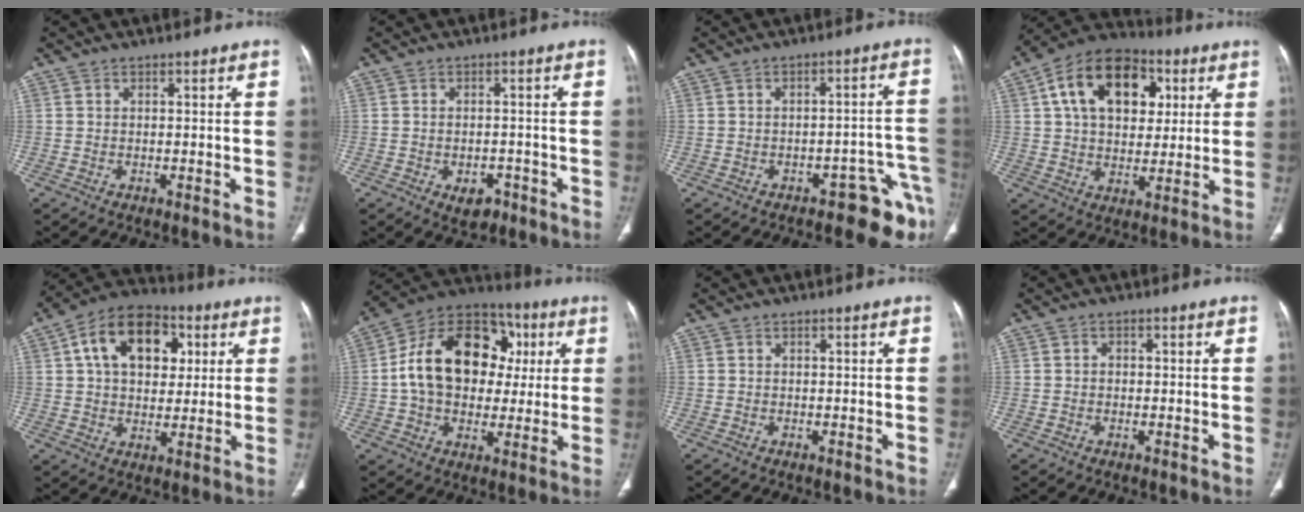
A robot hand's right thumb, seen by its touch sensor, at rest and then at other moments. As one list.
[{"total": 4.2, "force": [-2.2, 2.7, 2.4], "torque": [-0.022, 0.013, -0.024]}, {"total": 8.6, "force": [-6.2, 3.1, 5.0], "torque": [-0.023, 0.071, -0.083]}, {"total": 19.2, "force": [5.8, 12.8, 13.1], "torque": [-0.188, 0.005, 0.089]}, {"total": 17.1, "force": [5.1, 11.5, 11.6], "torque": [-0.157, 0.005, 0.077]}, {"total": 21.9, "force": [2.8, 16.1, 14.6], "torque": [-0.214, 0.028, 0.044]}, {"total": 0.0}, {"total": 1.2, "force": [0.0, 1.0, 0.6], "torque": [-0.004, 0.003, -0.001]}]